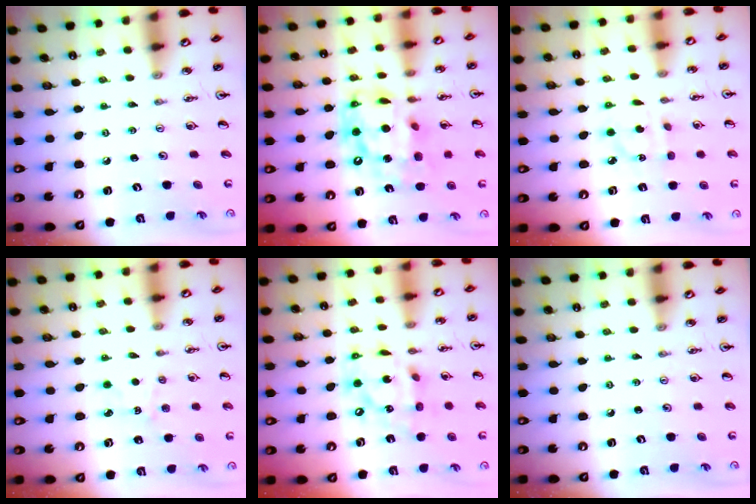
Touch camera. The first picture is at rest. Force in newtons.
{"total": 16.3, "press": 16.2, "slide": 1.2}
{"total": 4.4, "press": 4.4, "slide": 0.3}
{"total": 3.5, "press": 3.5, "slide": 0.4}
{"total": 14.3, "press": 14.2, "slide": 1.8}
{"total": 0.0}